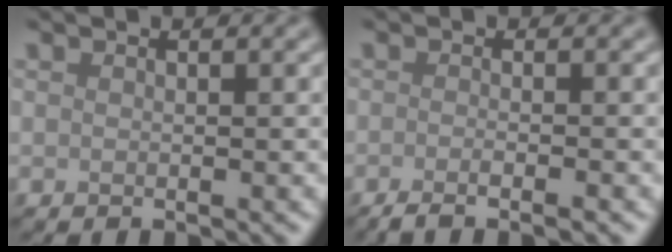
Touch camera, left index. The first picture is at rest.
{"total": 2.8, "force": [-1.6, 0.7, 2.2], "torque": [-0.023, -0.001, -0.034]}